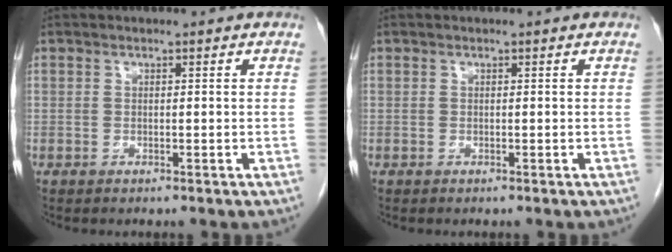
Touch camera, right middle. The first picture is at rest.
{"total": 0.0}